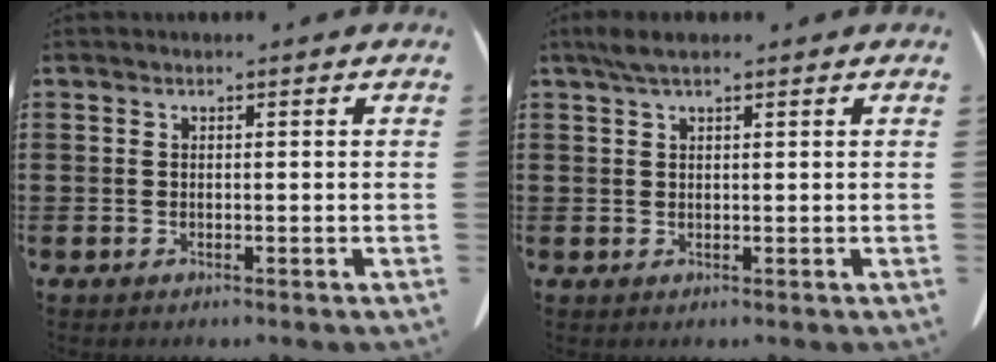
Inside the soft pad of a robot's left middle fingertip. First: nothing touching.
{"total": 2.1, "force": [1.4, 0.7, 1.5], "torque": [-0.034, 0.001, 0.027]}